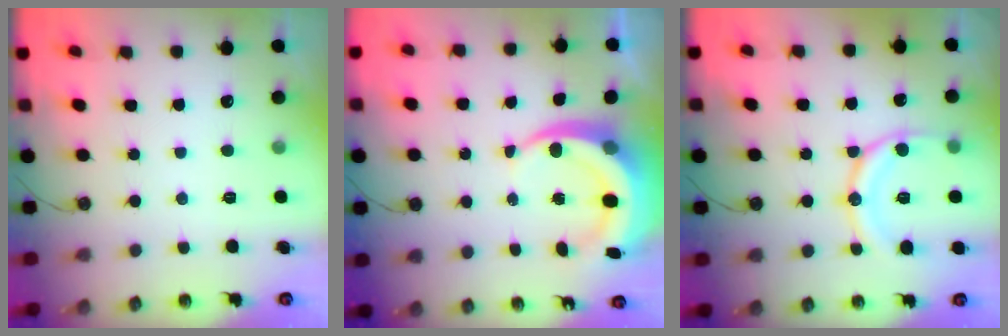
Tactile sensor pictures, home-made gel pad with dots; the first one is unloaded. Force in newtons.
{"total": 10.1, "press": 10.0, "slide": 1.4}
{"total": 14.8, "press": 14.7, "slide": 1.5}